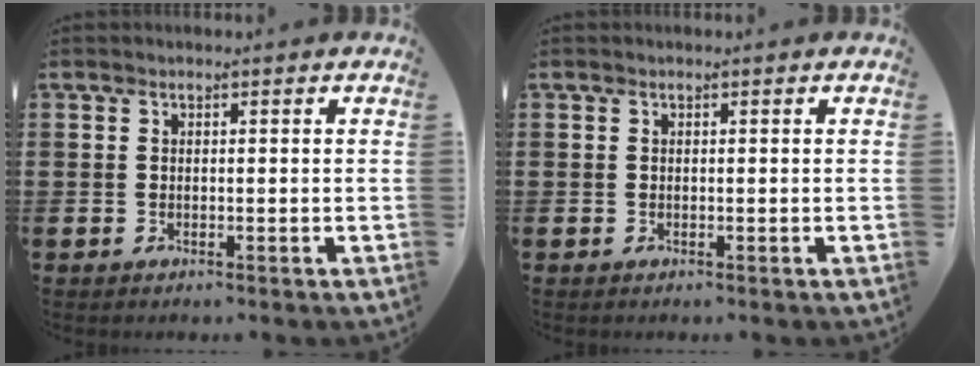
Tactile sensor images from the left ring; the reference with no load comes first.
{"total": 0.0}